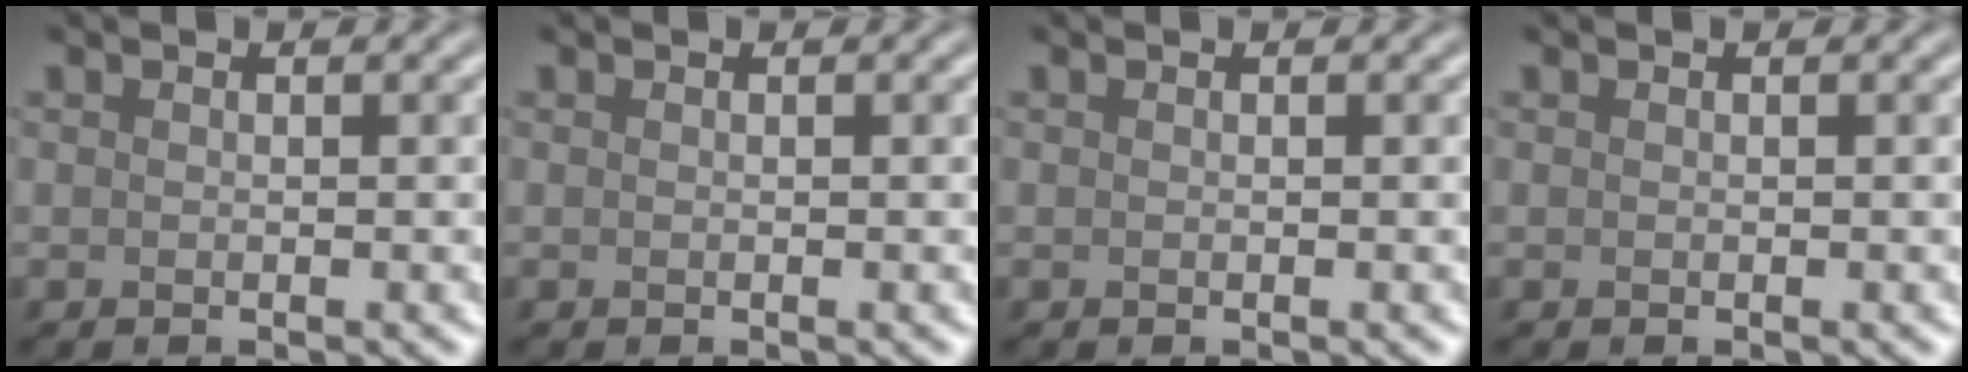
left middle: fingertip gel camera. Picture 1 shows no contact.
{"total": 0.0}
{"total": 0.0}
{"total": 0.0}